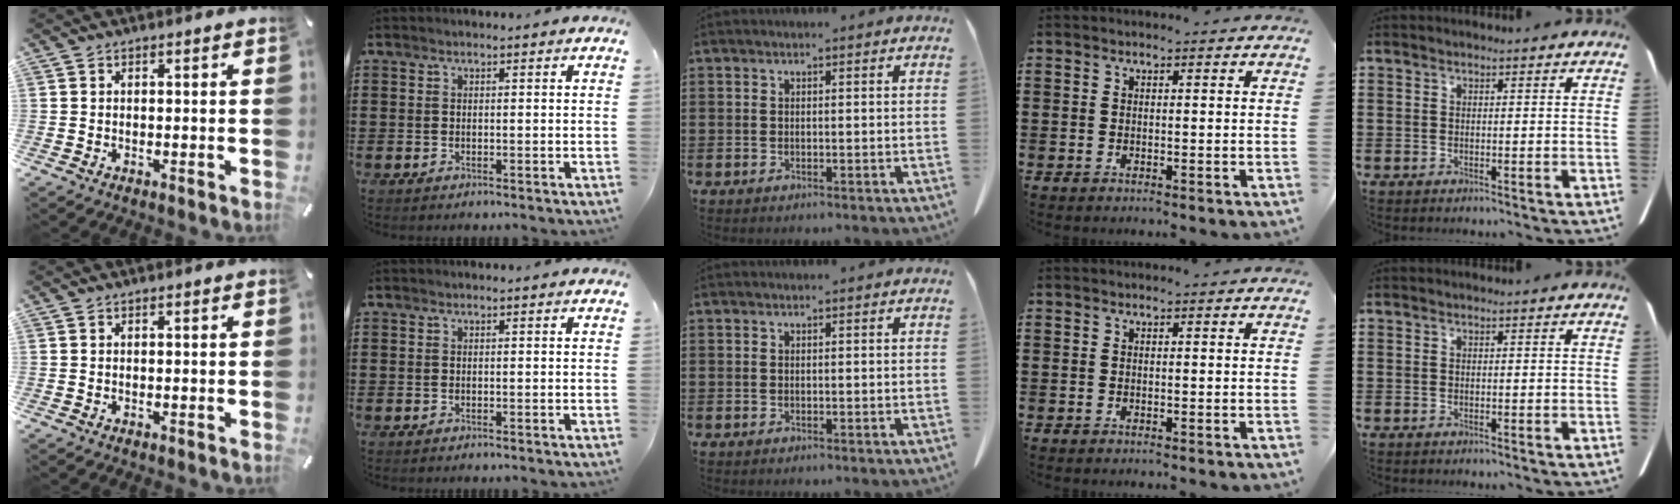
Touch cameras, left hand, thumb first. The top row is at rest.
{}